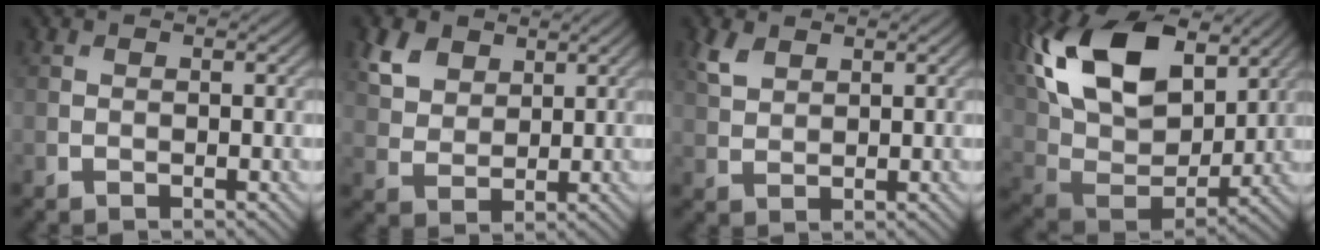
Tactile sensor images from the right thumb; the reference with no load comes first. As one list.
[{"total": 5.1, "force": [3.0, 3.4, 2.3], "torque": [-0.063, 0.000, 0.064]}, {"total": 2.8, "force": [1.9, 1.5, 1.5], "torque": [-0.042, 0.001, 0.042]}, {"total": 18.4, "force": [8.5, 10.8, 12.2], "torque": [-0.277, 0.034, 0.156]}]